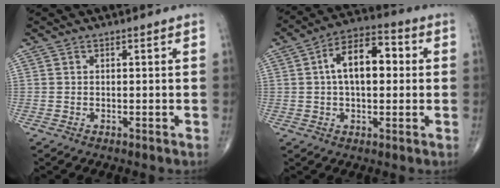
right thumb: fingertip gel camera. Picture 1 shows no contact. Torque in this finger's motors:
{"motor_torque": [0.73, 2.89, 1.42, 0.16, 0.38]}